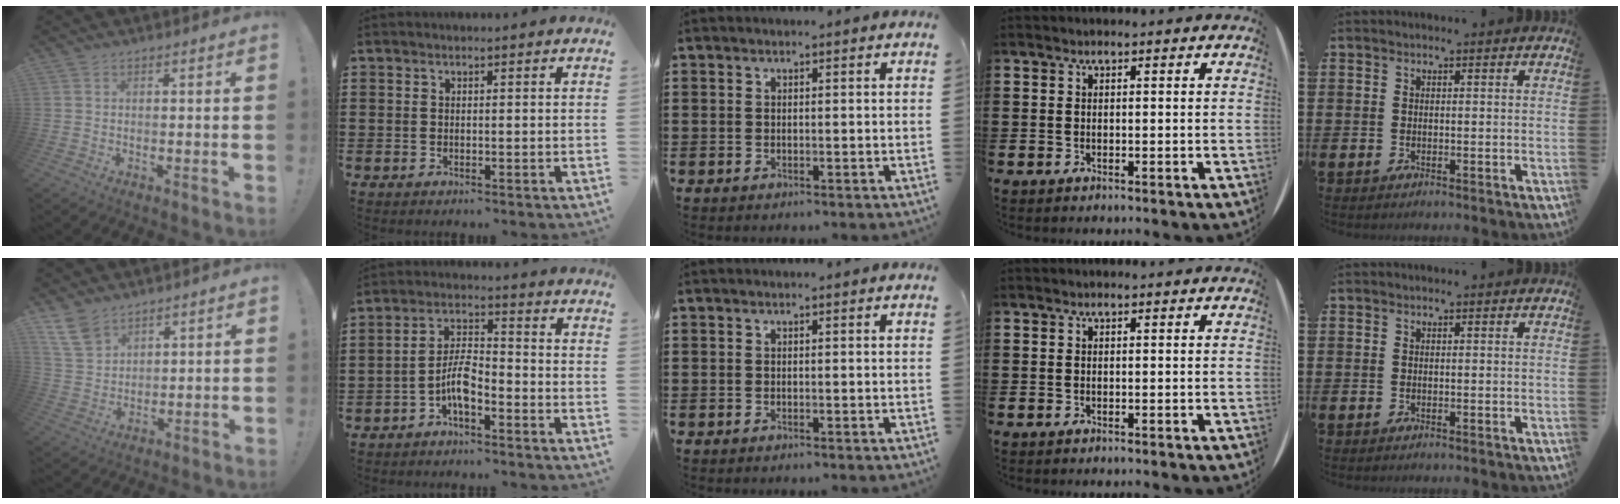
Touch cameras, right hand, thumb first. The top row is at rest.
{"thumb": {"total": 9.7, "force": [6.9, 5.8, 3.7], "torque": [-0.064, -0.037, 0.138]}, "index": {"total": 5.8, "force": [-3.1, 1.9, 4.6], "torque": [-0.101, 0.005, -0.064]}}